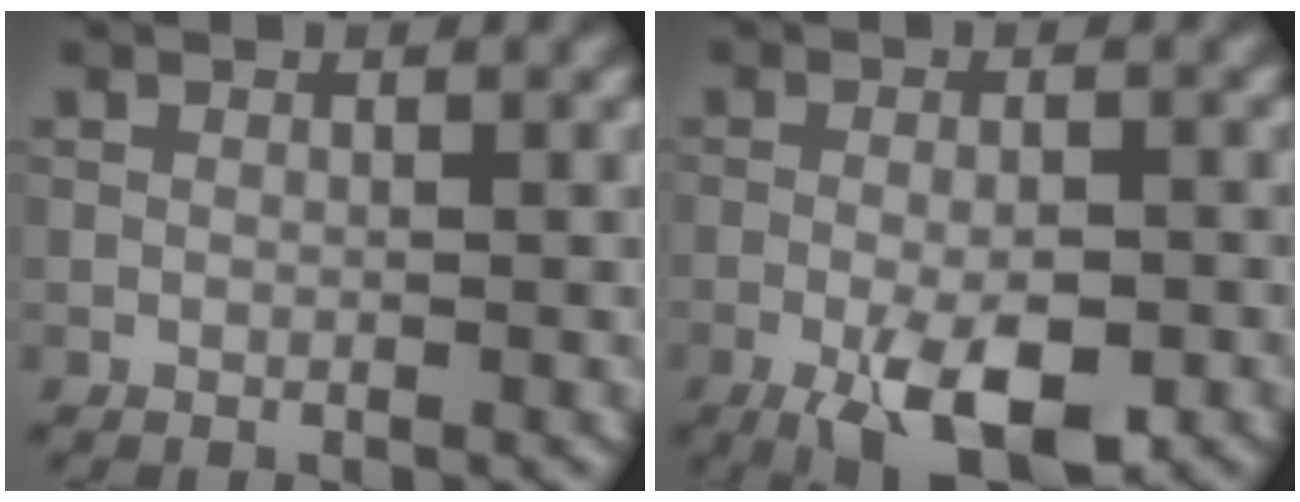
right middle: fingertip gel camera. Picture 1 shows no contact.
{"total": 7.5, "force": [-3.4, 2.7, 6.0], "torque": [-0.101, -0.007, -0.054]}